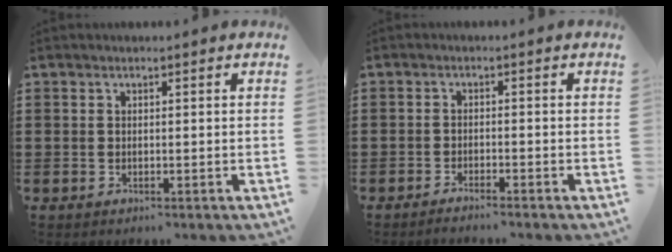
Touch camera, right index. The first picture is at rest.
{"total": 1.7, "force": [-1.7, -0.3, 0.0], "torque": [-0.001, 0.004, -0.034]}